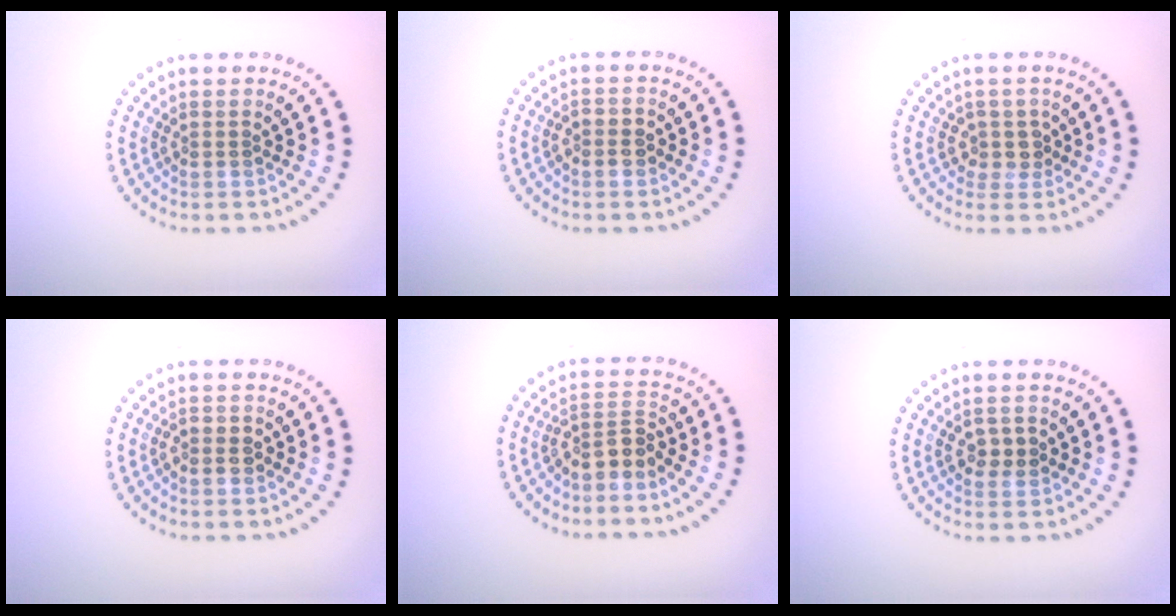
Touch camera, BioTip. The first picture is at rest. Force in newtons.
{"total": 1.6, "press": 1.5, "slide": 0.6}
{"total": 1.8, "press": 1.4, "slide": 1.2}
{"total": 1.6, "press": 1.5, "slide": 0.6}
{"total": 2.9, "press": 2.3, "slide": 1.6}
{"total": 1.9, "press": 1.9, "slide": 0.2}